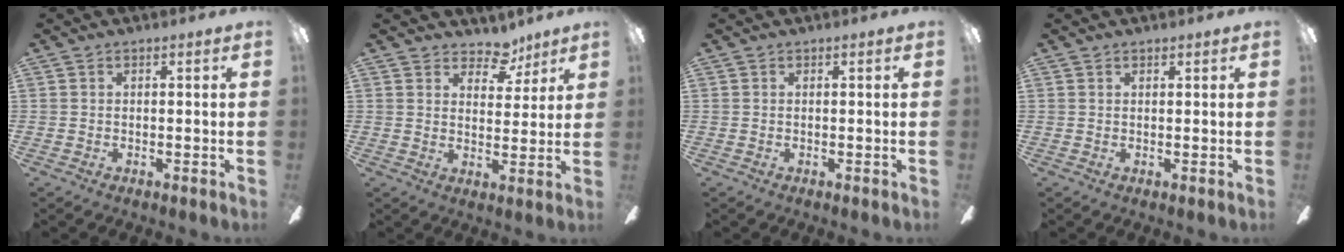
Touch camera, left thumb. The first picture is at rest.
{"total": 7.0, "force": [5.4, 3.9, 2.2], "torque": [-0.022, -0.033, 0.095]}
{"total": 0.0}
{"total": 0.7, "force": [0.6, 0.4, 0.2], "torque": [-0.005, 0.002, 0.011]}